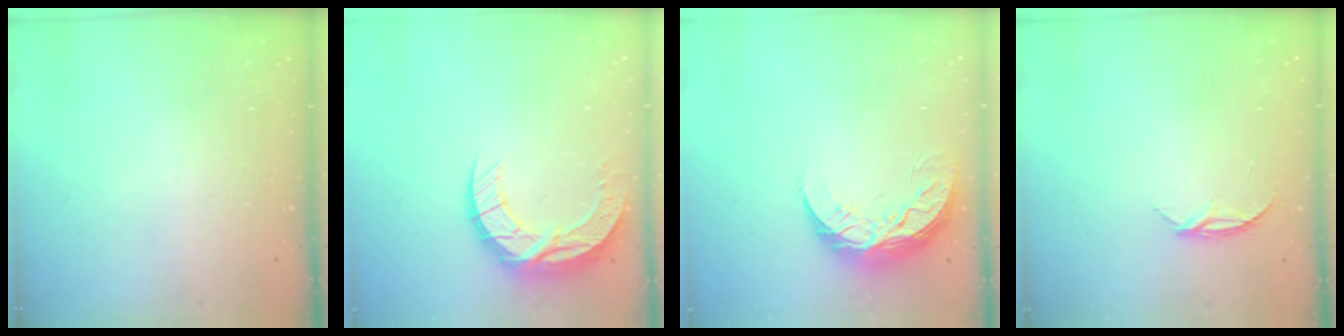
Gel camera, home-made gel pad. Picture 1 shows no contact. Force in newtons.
{"total": 10.6, "press": 10.6, "slide": 0.7}
{"total": 9.0, "press": 9.0, "slide": 0.3}
{"total": 4.3, "press": 4.3, "slide": 0.5}